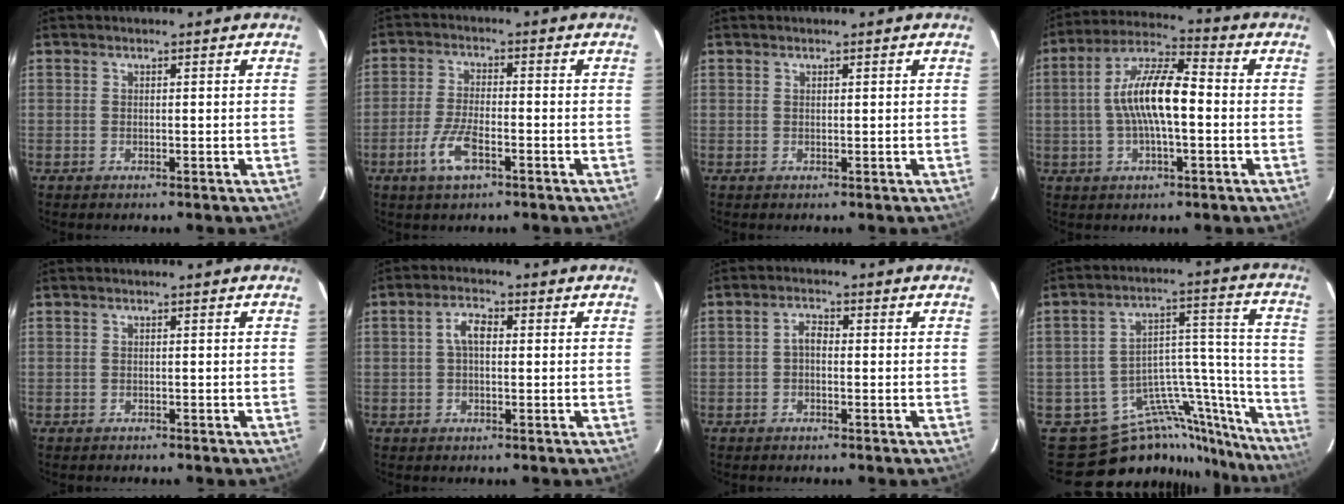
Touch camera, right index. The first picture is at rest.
{"total": 7.0, "force": [-3.5, 2.3, 5.6], "torque": [-0.125, -0.005, -0.068]}
{"total": 0.0}
{"total": 11.9, "force": [-0.8, 3.5, 11.4], "torque": [-0.217, 0.016, -0.020]}
{"total": 0.5, "force": [-0.5, 0.2, -0.1], "torque": [0.002, 0.003, -0.007]}
{"total": 3.5, "force": [0.3, 1.7, 3.0], "torque": [-0.060, 0.013, 0.006]}
{"total": 1.8, "force": [-0.6, 1.1, 1.4], "torque": [-0.028, 0.009, -0.013]}
{"total": 20.9, "force": [-18.2, 8.1, 6.2], "torque": [-0.073, 0.061, -0.264]}